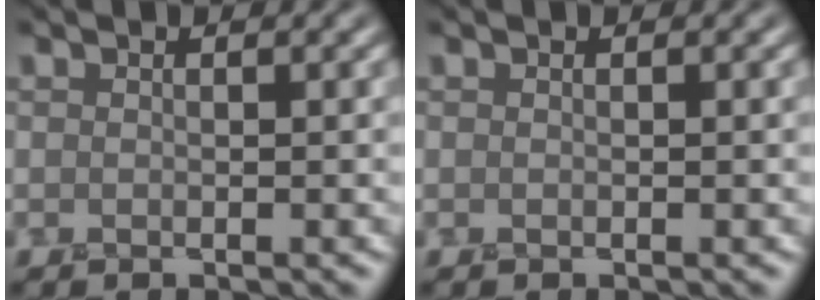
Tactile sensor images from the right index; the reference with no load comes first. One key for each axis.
{"total": 0.0}